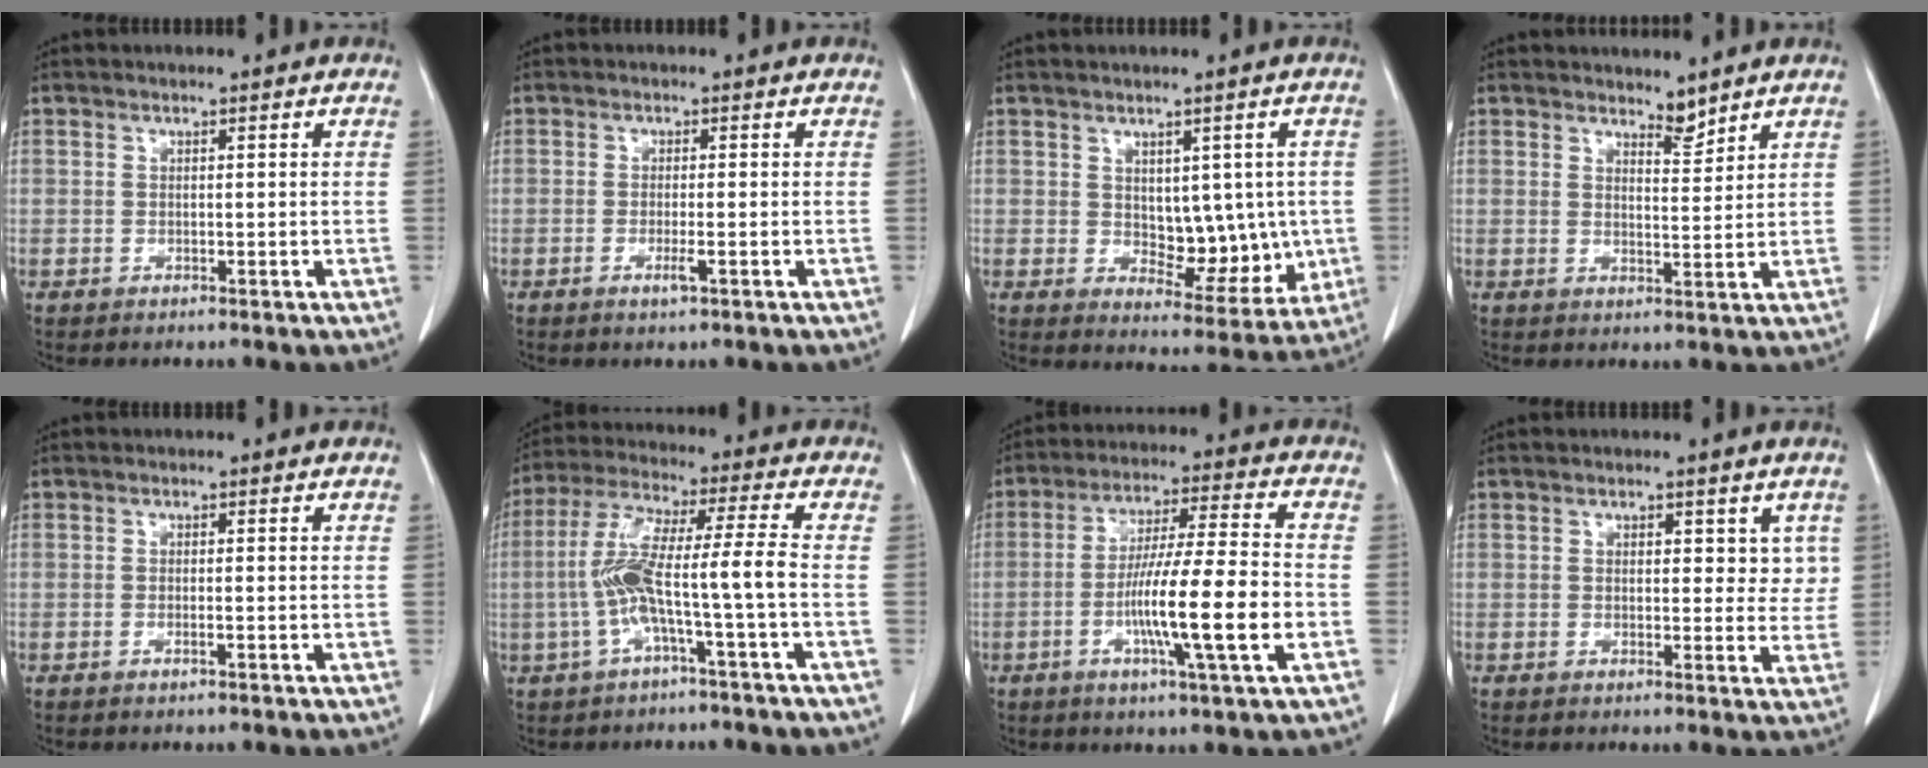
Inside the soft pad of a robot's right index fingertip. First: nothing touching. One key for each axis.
{"total": 1.8, "fx": -0.7, "fy": 0.1, "fz": 1.7, "tx": -0.029, "ty": -0.003, "tz": -0.010}
{"total": 8.2, "fx": 0.5, "fy": 5.0, "fz": 6.5, "tx": -0.065, "ty": 0.001, "tz": 0.029}
{"total": 2.7, "fx": 2.6, "fy": 0.5, "fz": 0.6, "tx": -0.009, "ty": -0.006, "tz": 0.044}
{"total": 0.7, "fx": -0.2, "fy": 0.0, "fz": 0.6, "tx": -0.012, "ty": 0.001, "tz": -0.001}
{"total": 10.1, "fx": -2.3, "fy": -0.5, "fz": 9.8, "tx": -0.202, "ty": 0.027, "tz": -0.044}
{"total": 13.9, "fx": -3.5, "fy": -0.1, "fz": 13.4, "tx": -0.235, "ty": -0.005, "tz": -0.064}
{"total": 3.8, "fx": 1.8, "fy": 2.3, "fz": 2.5, "tx": -0.009, "ty": -0.006, "tz": 0.019}